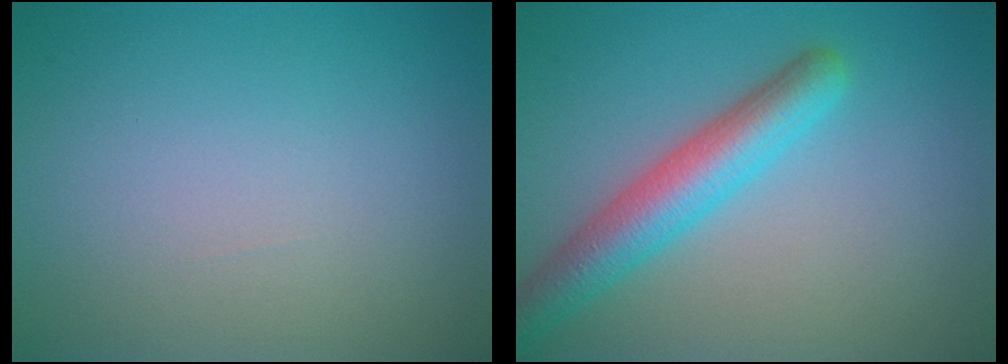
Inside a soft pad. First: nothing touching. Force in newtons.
{"total": 5.0, "press": 5.0, "slide": 0.3}